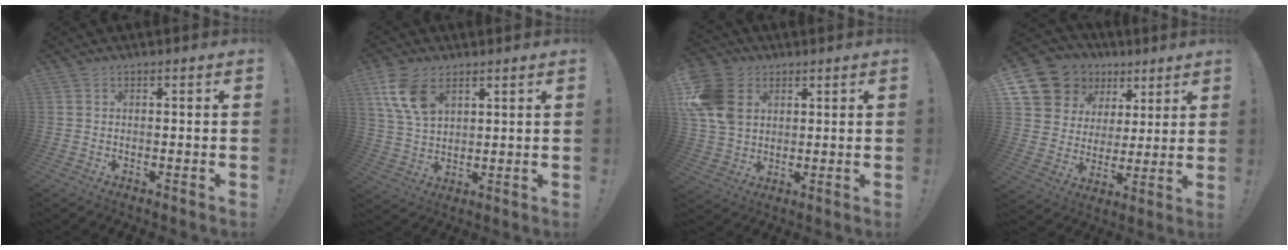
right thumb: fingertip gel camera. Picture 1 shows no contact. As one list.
[{"total": 11.1, "force": [5.8, 6.5, 6.9], "torque": [-0.126, -0.016, 0.112]}, {"total": 14.8, "force": [4.2, 11.6, 8.2], "torque": [-0.161, -0.010, 0.087]}, {"total": 13.7, "force": [8.1, 10.5, 3.6], "torque": [-0.061, -0.050, 0.170]}]